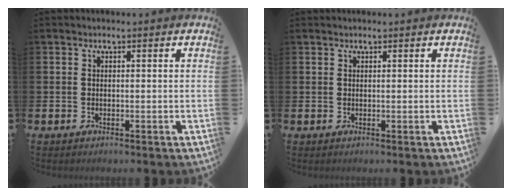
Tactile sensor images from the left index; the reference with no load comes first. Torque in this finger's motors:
{"motor_torque": [0.89, -1.07, 0.11, 0.00]}